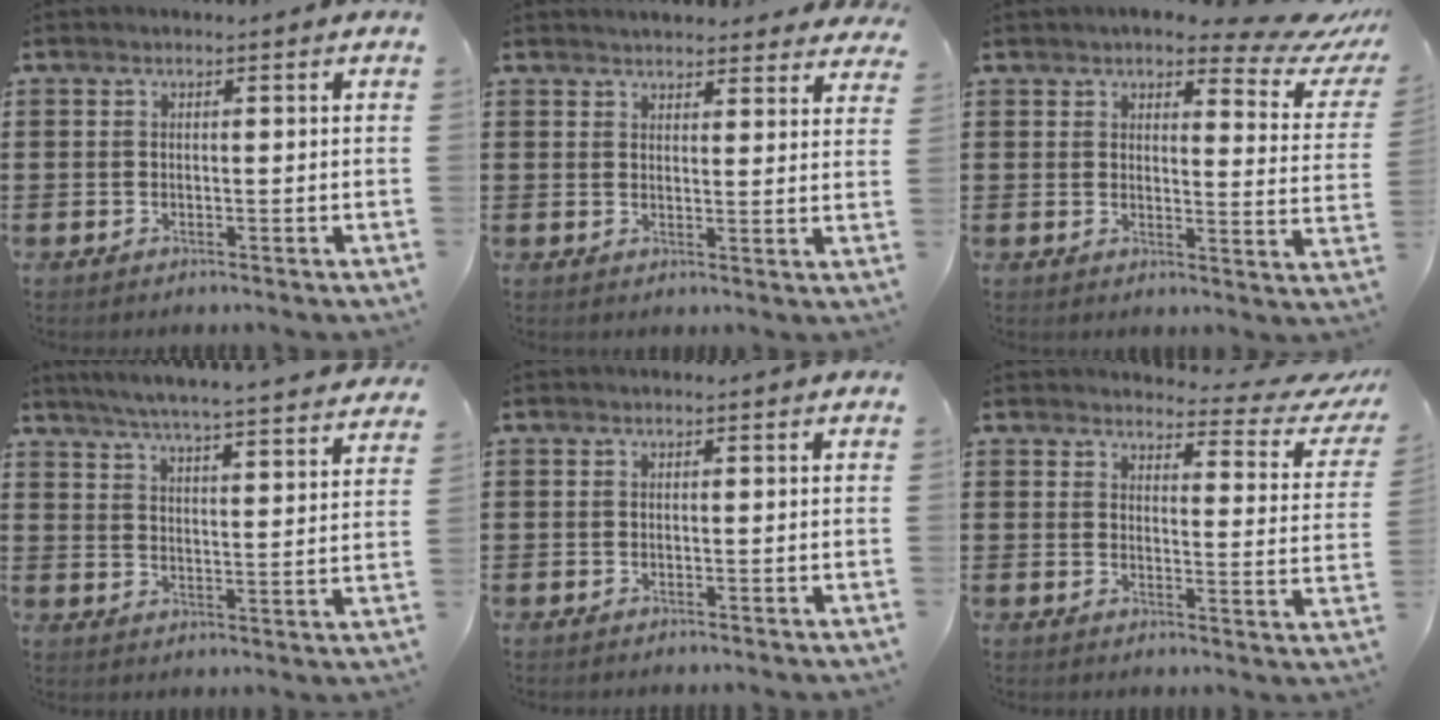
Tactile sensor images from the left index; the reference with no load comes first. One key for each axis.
{"total": 3.3, "fx": 3.2, "fy": 0.1, "fz": 0.1, "tx": -0.004, "ty": -0.015, "tz": 0.059}
{"total": 6.5, "fx": 5.4, "fy": 1.0, "fz": 3.5, "tx": -0.063, "ty": -0.030, "tz": 0.090}
{"total": 5.2, "fx": 4.8, "fy": -0.8, "fz": 1.6, "tx": -0.052, "ty": -0.038, "tz": 0.080}
{"total": 0.0}
{"total": 4.2, "fx": 3.7, "fy": 0.7, "fz": 1.8, "tx": -0.030, "ty": -0.032, "tz": 0.057}